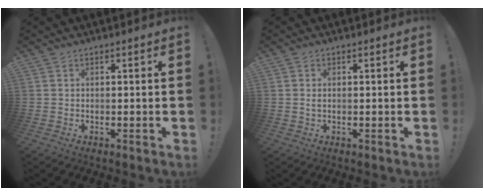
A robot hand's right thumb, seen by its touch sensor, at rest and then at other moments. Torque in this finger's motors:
{"motor_torque": [-0.16, -0.21, -0.11, 0.47, -0.01]}